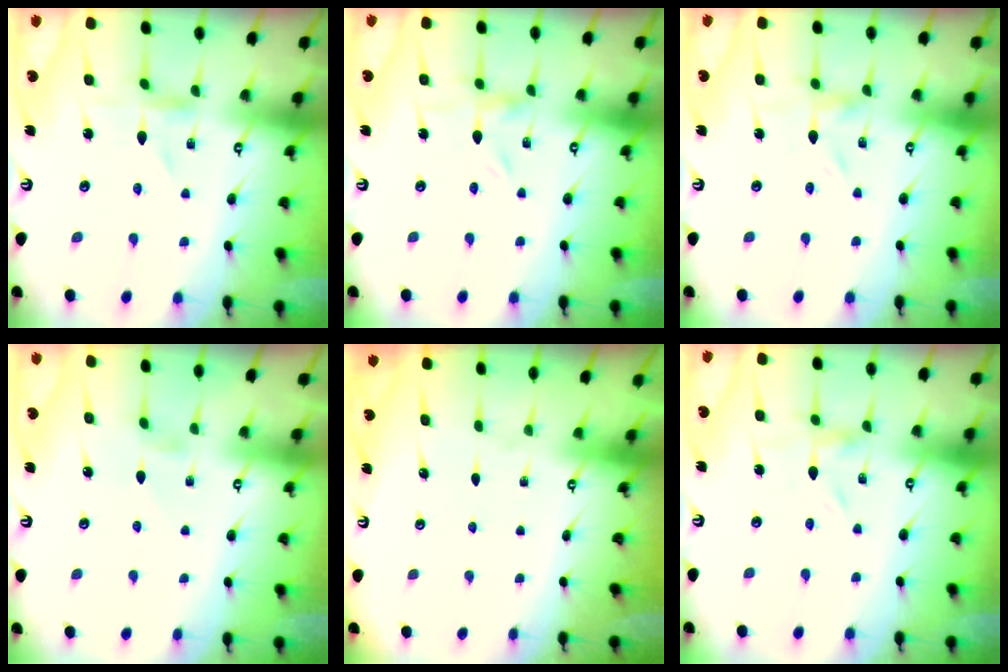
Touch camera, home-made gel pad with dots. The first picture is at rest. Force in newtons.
{"total": 0.0}
{"total": 0.0}
{"total": 0.7, "press": 0.6, "slide": 0.4}
{"total": 0.0}
{"total": 0.0}